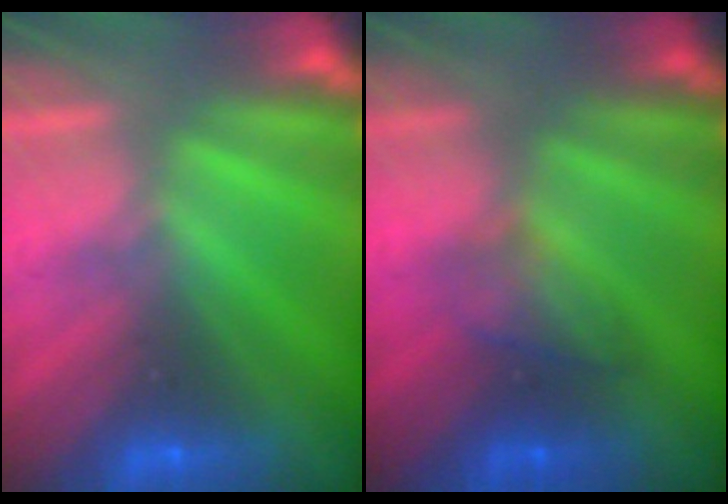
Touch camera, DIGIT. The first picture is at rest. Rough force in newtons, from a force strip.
{"total": 2.2}